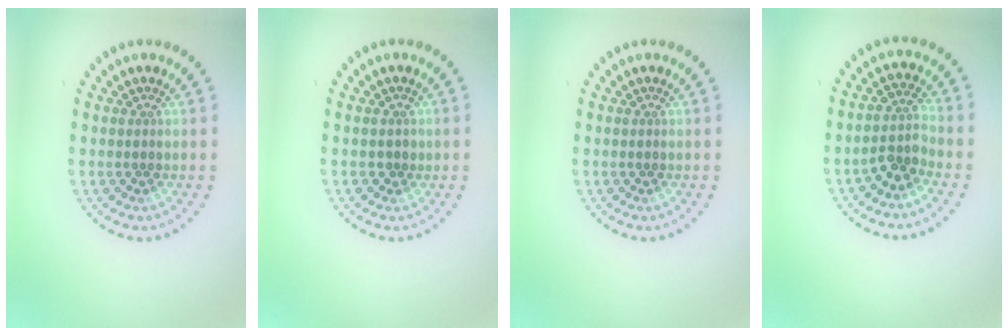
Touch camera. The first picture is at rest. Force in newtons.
{"total": 0.7, "press": 0.4, "slide": 0.6}
{"total": 0.0}
{"total": 2.5, "press": 2.0, "slide": 1.6}